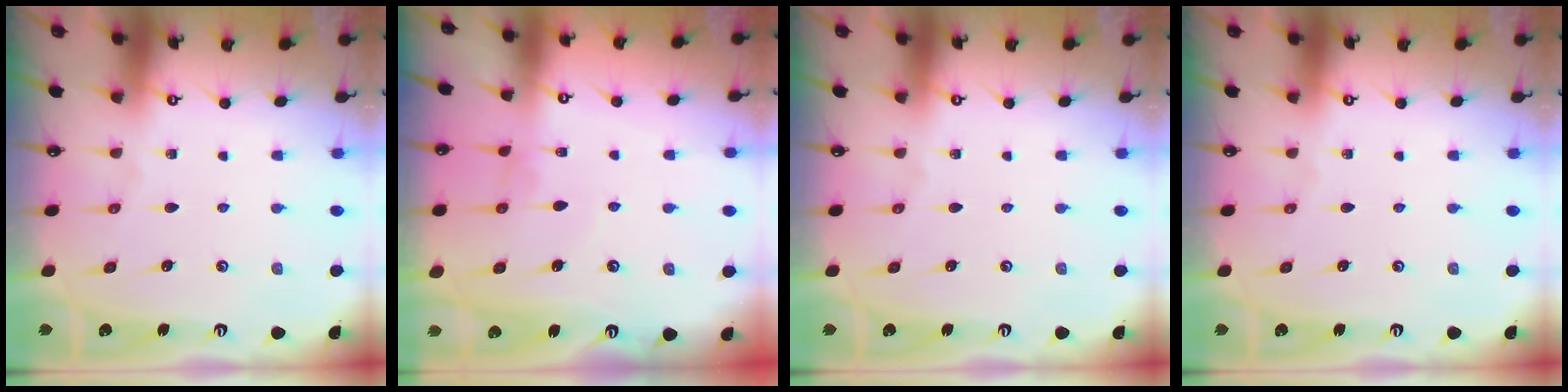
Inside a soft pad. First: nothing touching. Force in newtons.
{"total": 0.9, "press": 0.8, "slide": 0.2}
{"total": 0.0}
{"total": 0.0}